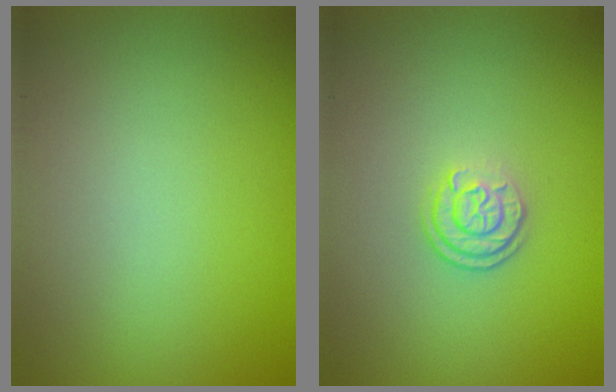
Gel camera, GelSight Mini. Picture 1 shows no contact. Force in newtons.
{"total": 2.3, "press": 1.9, "slide": 1.4}